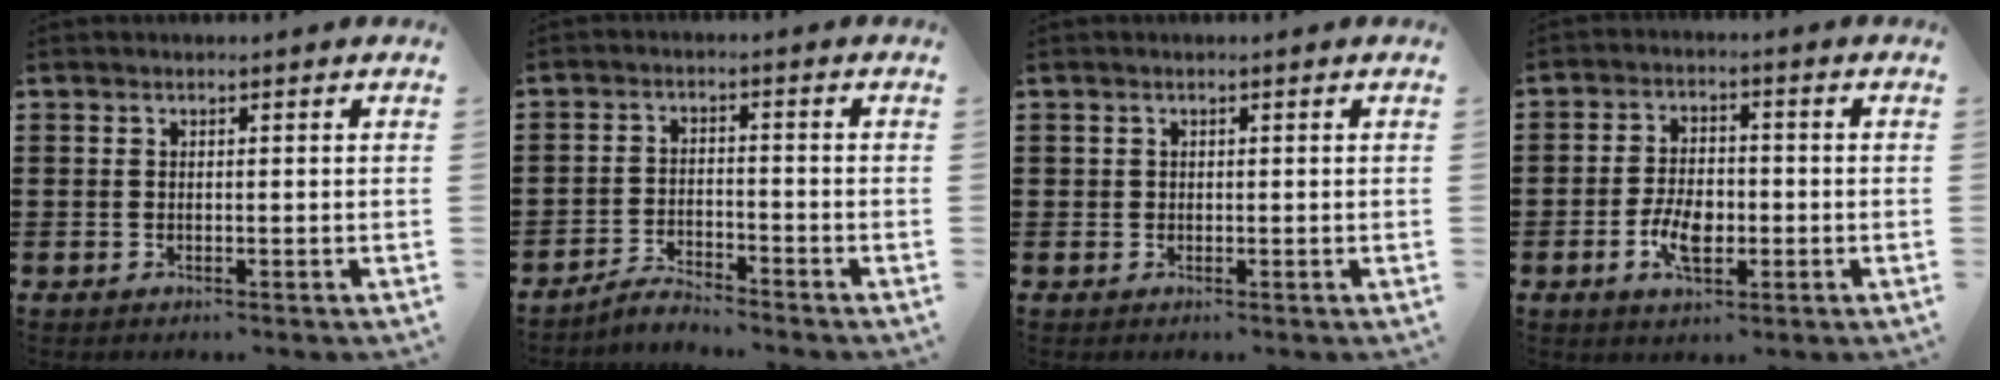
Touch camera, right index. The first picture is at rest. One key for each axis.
{"total": 3.0, "fx": -3.0, "fy": 0.2, "fz": 0.2, "tx": -0.009, "ty": 0.006, "tz": -0.063}
{"total": 0.6, "fx": 0.3, "fy": 0.6, "fz": 0.0, "tx": -0.002, "ty": 0.004, "tz": 0.005}
{"total": 6.2, "fx": -1.7, "fy": 3.4, "fz": 4.9, "tx": -0.105, "ty": 0.003, "tz": -0.033}